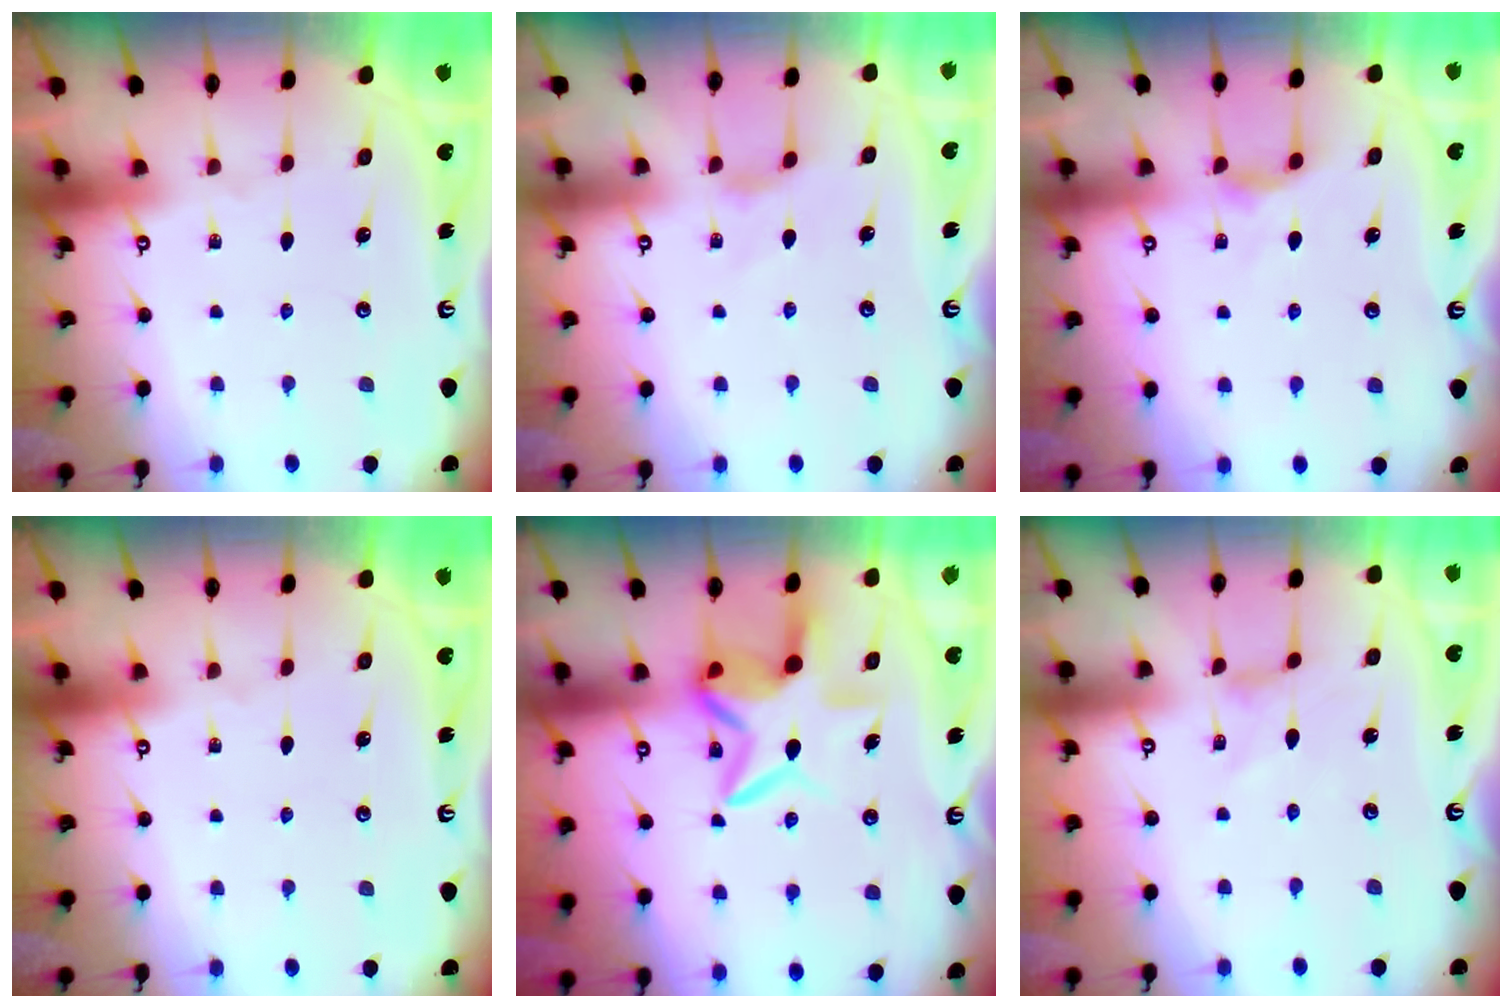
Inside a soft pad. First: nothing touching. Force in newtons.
{"total": 2.7, "press": 2.6, "slide": 0.5}
{"total": 5.2, "press": 5.2, "slide": 0.6}
{"total": 0.0}
{"total": 8.2, "press": 8.1, "slide": 0.9}
{"total": 0.0}